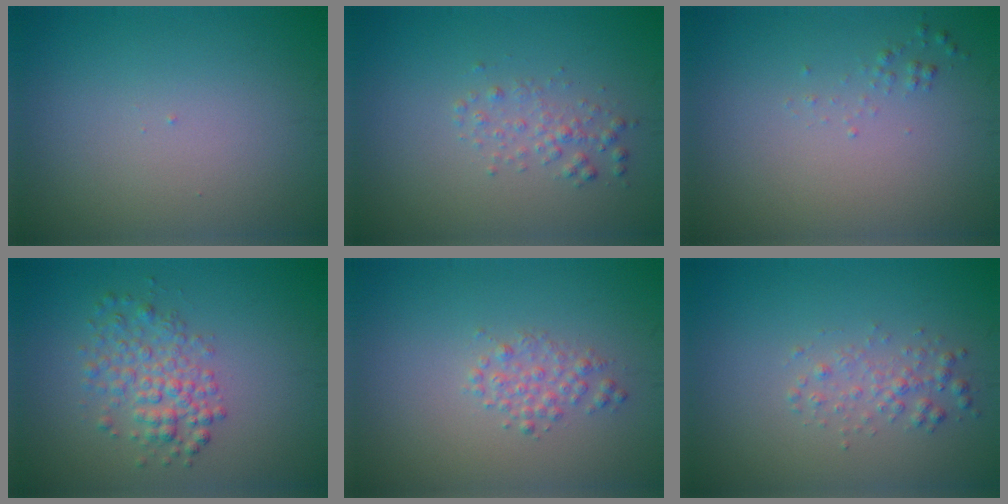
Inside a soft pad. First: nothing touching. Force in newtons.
{"total": 1.5, "press": 1.5, "slide": 0.0}
{"total": 0.6, "press": 0.6, "slide": 0.0}
{"total": 3.4, "press": 3.4, "slide": 0.1}
{"total": 1.6, "press": 1.6, "slide": 0.1}
{"total": 1.7, "press": 1.7, "slide": 0.0}